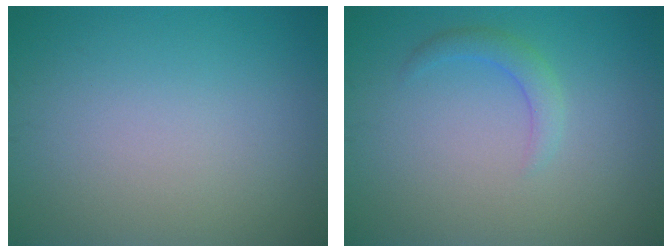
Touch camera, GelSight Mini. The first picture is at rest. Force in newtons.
{"total": 1.7, "press": 1.7, "slide": 0.1}